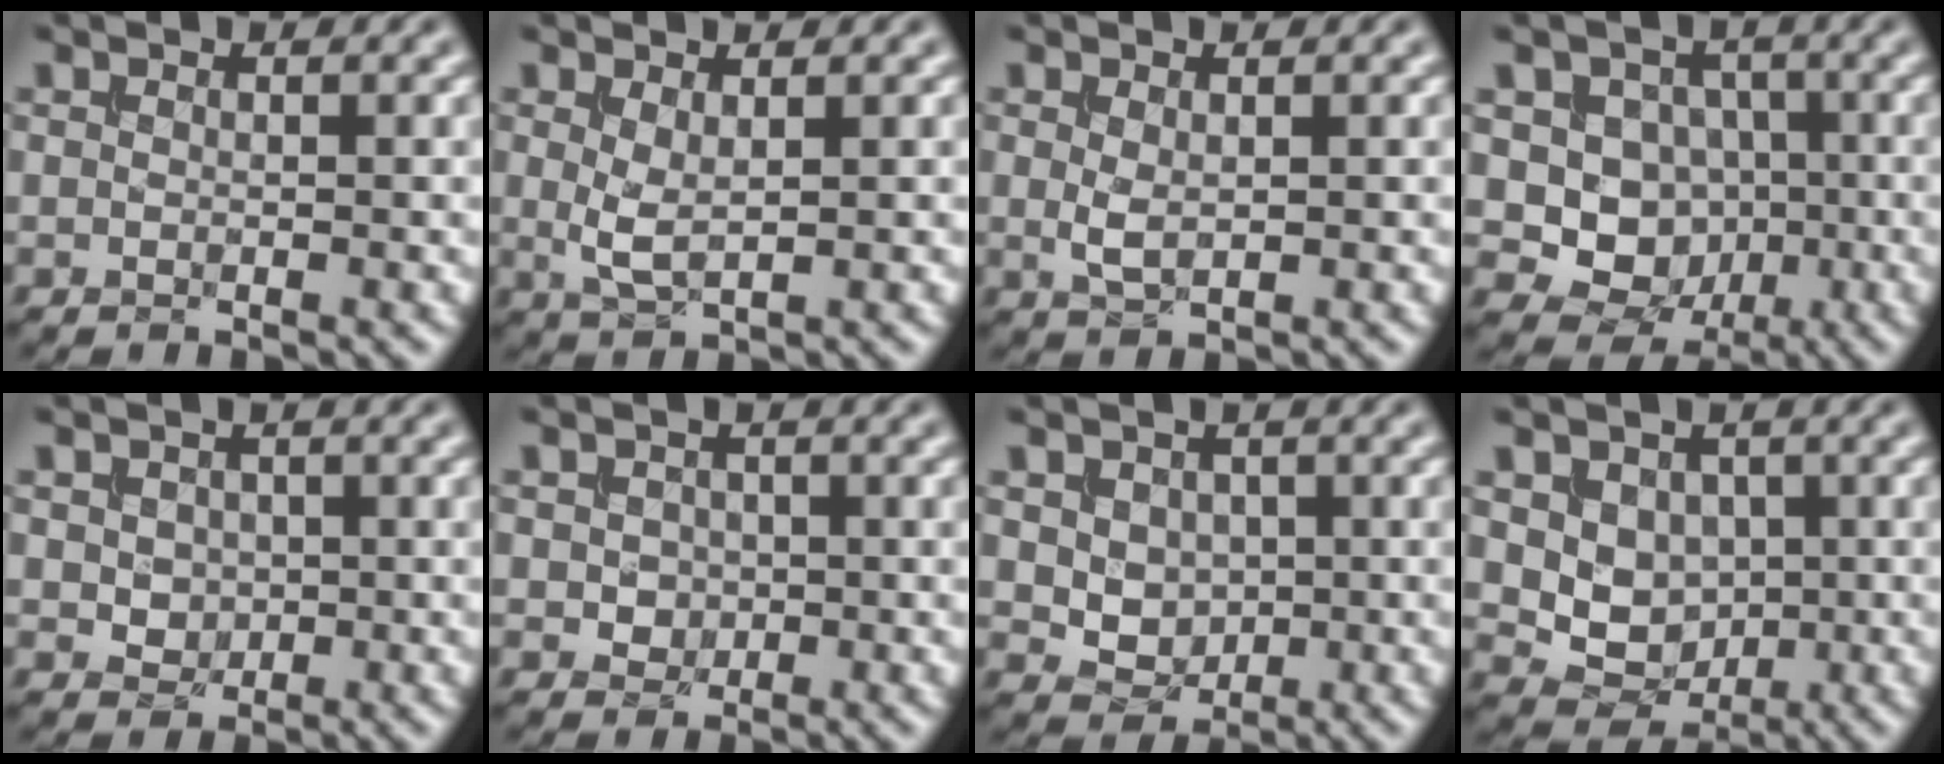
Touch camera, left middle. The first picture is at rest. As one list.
[{"total": 2.1, "force": [0.4, 0.8, 1.9], "torque": [-0.048, -0.002, 0.012]}, {"total": 1.7, "force": [0.2, 1.0, 1.4], "torque": [-0.035, -0.001, 0.008]}, {"total": 7.9, "force": [-0.1, 7.2, 3.2], "torque": [-0.050, 0.012, -0.027]}, {"total": 2.0, "force": [0.2, 1.8, 1.0], "torque": [-0.026, -0.002, 0.006]}, {"total": 1.8, "force": [0.0, 1.6, 0.8], "torque": [-0.016, 0.000, -0.001]}, {"total": 3.0, "force": [0.4, 2.5, 1.6], "torque": [-0.037, -0.010, 0.016]}, {"total": 5.1, "force": [0.8, 4.3, 2.6], "torque": [-0.046, -0.010, 0.012]}]